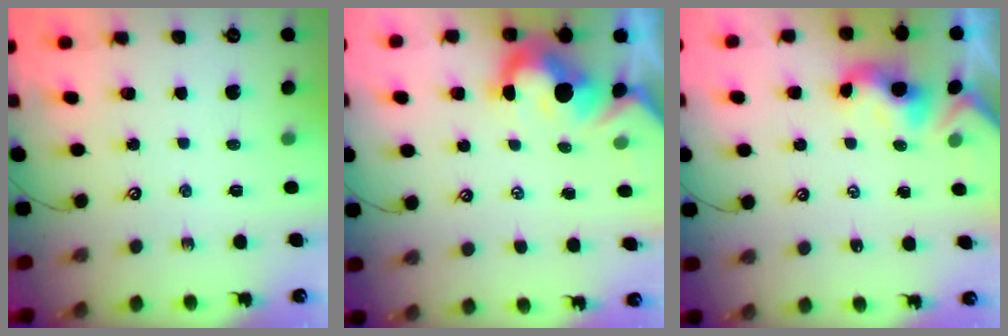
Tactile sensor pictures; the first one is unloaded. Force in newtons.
{"total": 5.8, "press": 5.7, "slide": 1.3}
{"total": 2.3, "press": 2.3, "slide": 0.2}